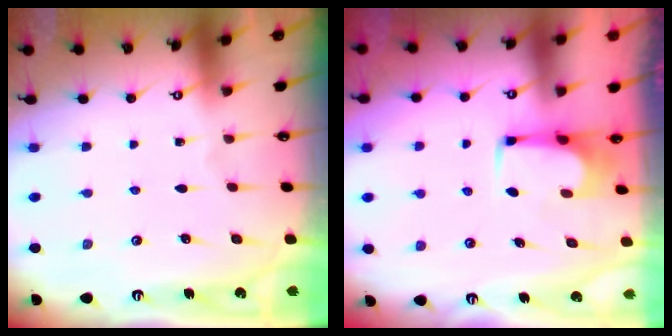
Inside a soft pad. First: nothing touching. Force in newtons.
{"total": 3.4, "press": 3.4, "slide": 0.2}